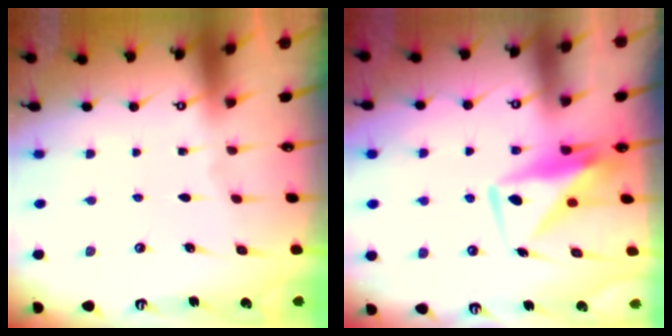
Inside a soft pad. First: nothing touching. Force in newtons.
{"total": 10.0, "press": 10.0, "slide": 0.8}